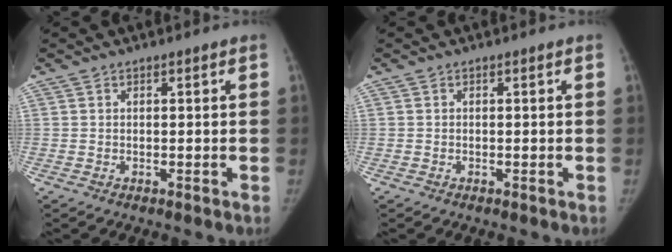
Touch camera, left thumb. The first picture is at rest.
{"total": 0.0}